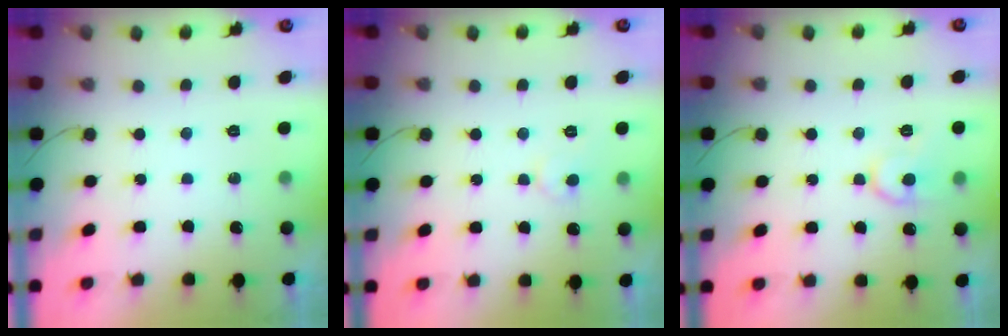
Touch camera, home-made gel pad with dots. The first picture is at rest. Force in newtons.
{"total": 4.2, "press": 4.2, "slide": 0.4}
{"total": 9.9, "press": 9.9, "slide": 0.9}